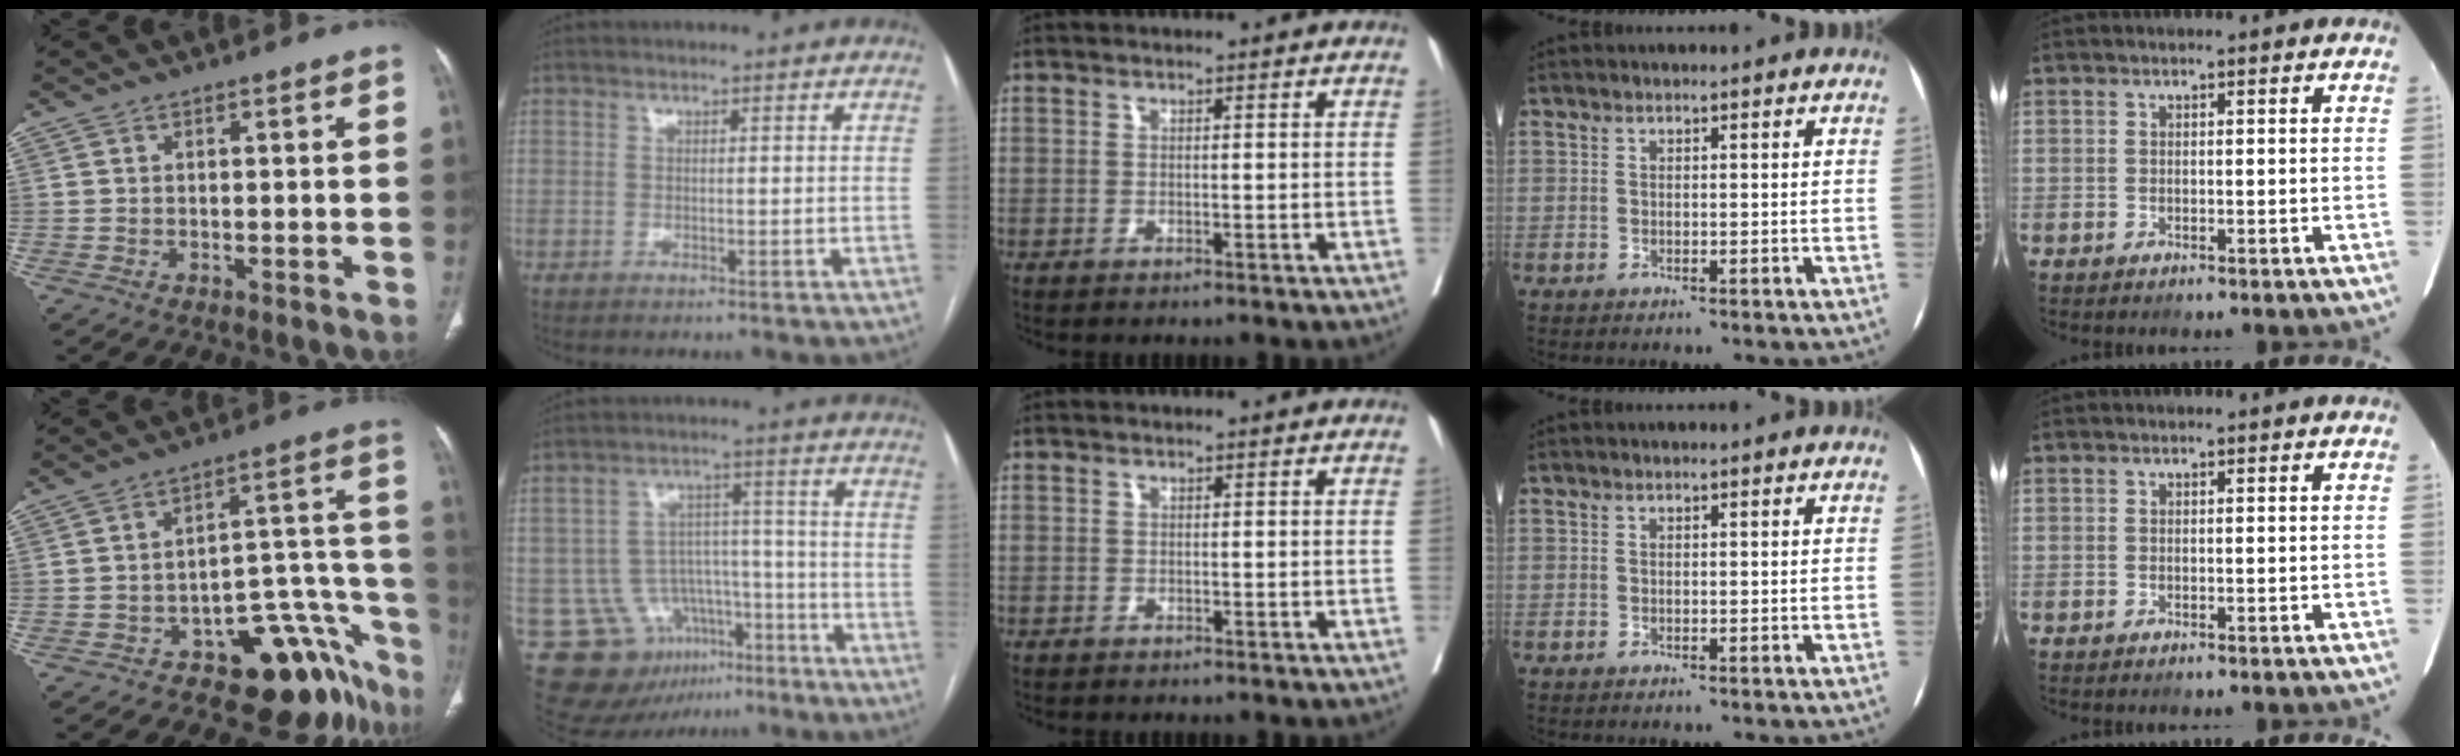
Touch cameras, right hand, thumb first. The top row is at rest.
{"thumb": {"total": 17.5, "force": [-11.7, 8.3, 10.1], "torque": [-0.013, 0.124, -0.150]}, "index": {"total": 12.9, "force": [-6.6, 10.1, 4.4], "torque": [-0.071, 0.054, -0.088]}}